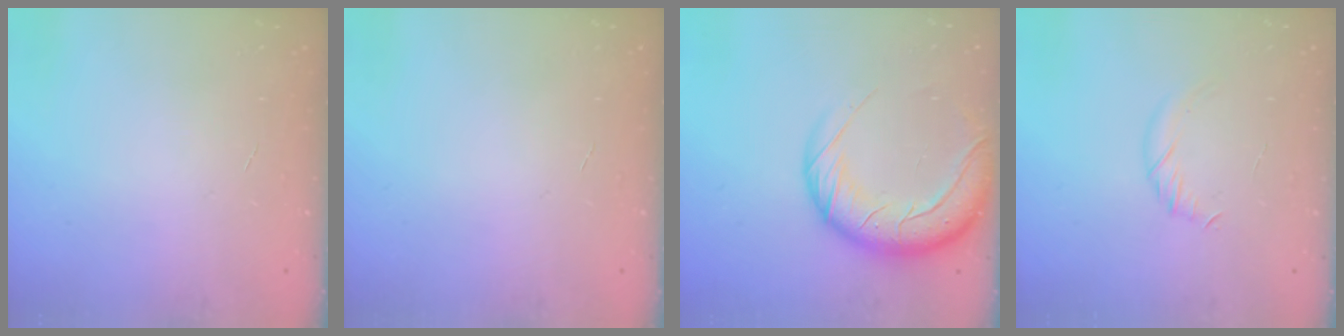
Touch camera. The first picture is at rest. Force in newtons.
{"total": 0.0}
{"total": 19.3, "press": 18.6, "slide": 5.1}
{"total": 4.0, "press": 3.9, "slide": 1.1}